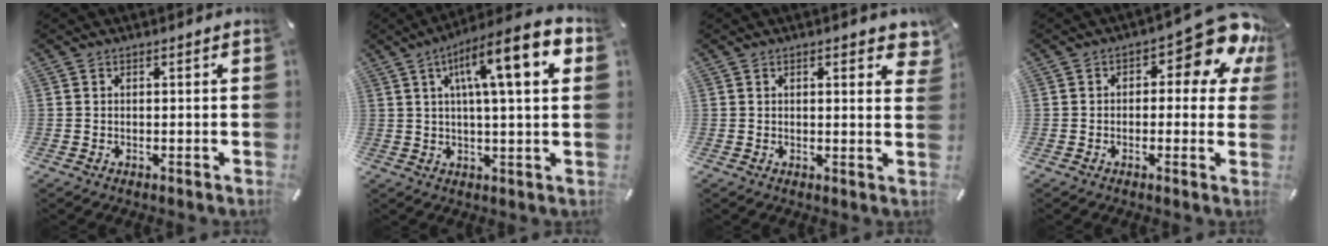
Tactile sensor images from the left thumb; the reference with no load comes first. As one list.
[{"total": 15.1, "force": [5.6, 3.0, 13.7], "torque": [-0.220, -0.020, 0.082]}, {"total": 3.2, "force": [1.9, 1.0, 2.4], "torque": [-0.029, -0.008, 0.028]}, {"total": 12.3, "force": [6.1, 5.0, 9.3], "torque": [-0.123, -0.050, 0.103]}]